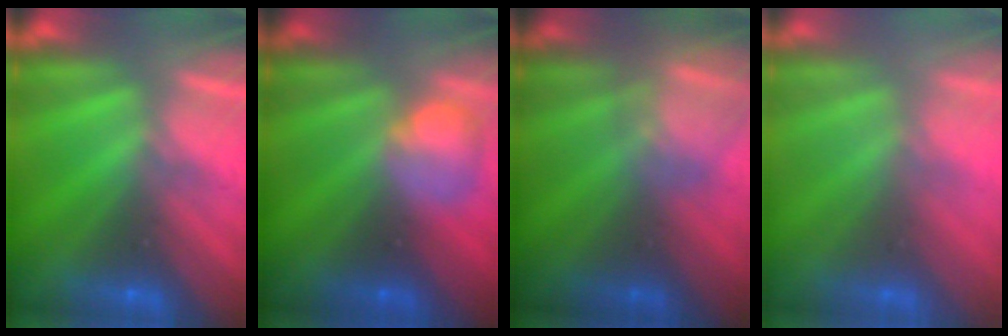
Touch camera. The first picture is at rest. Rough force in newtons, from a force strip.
{"total": 2.4}
{"total": 4.4}
{"total": 3.5}